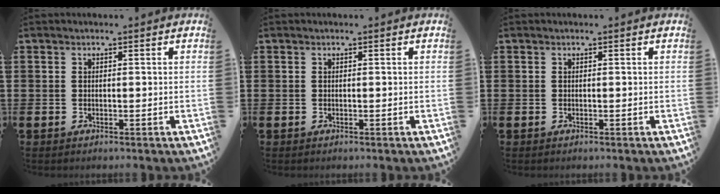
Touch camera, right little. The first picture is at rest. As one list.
[{"total": 0.0}, {"total": 0.0}]